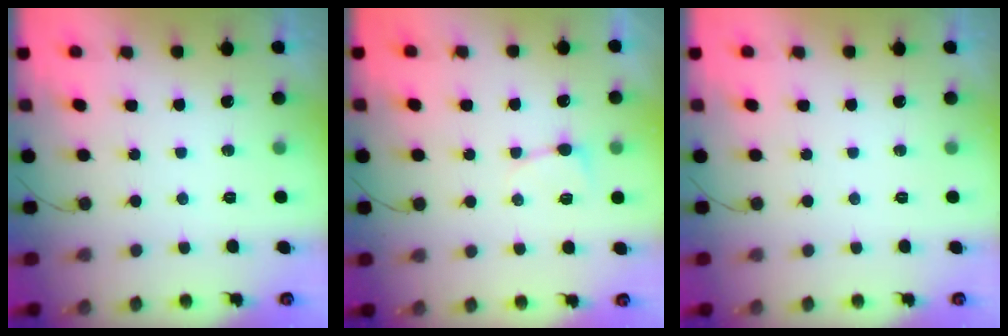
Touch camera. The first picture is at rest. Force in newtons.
{"total": 3.6, "press": 3.5, "slide": 0.5}
{"total": 0.0}